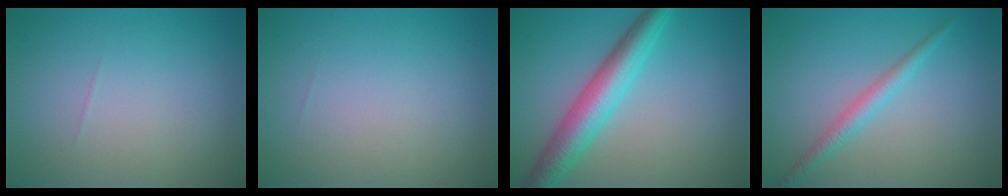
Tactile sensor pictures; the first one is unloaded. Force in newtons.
{"total": 0.0}
{"total": 5.3, "press": 5.3, "slide": 0.2}
{"total": 2.0, "press": 2.0, "slide": 0.0}